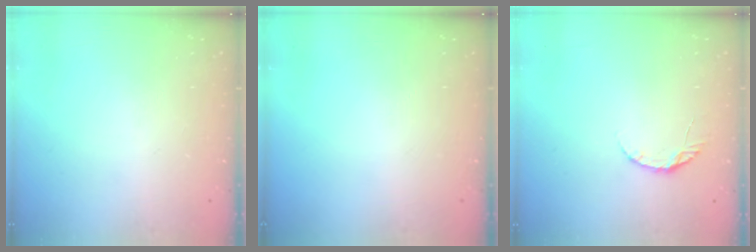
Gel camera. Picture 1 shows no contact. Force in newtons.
{"total": 0.0}
{"total": 5.1, "press": 5.0, "slide": 0.7}